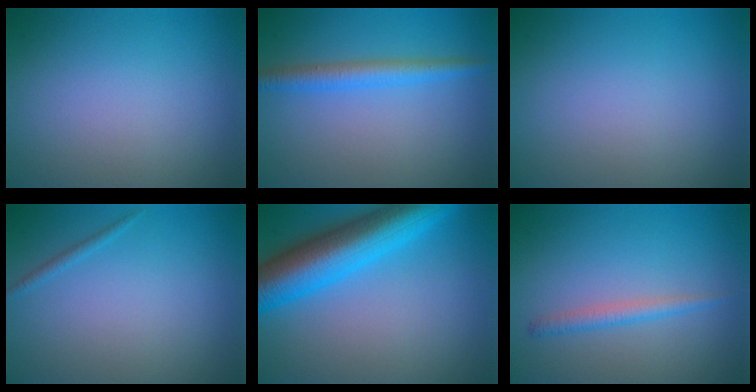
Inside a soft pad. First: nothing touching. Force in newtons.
{"total": 2.6, "press": 2.6, "slide": 0.1}
{"total": 0.0}
{"total": 0.6, "press": 0.6, "slide": 0.1}
{"total": 9.6, "press": 9.6, "slide": 0.3}
{"total": 1.5, "press": 1.5, "slide": 0.1}